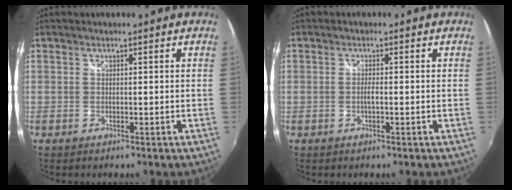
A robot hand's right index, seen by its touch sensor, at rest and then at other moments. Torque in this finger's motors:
{"motor_torque": [0.50, -0.03, 0.11, 0.04]}